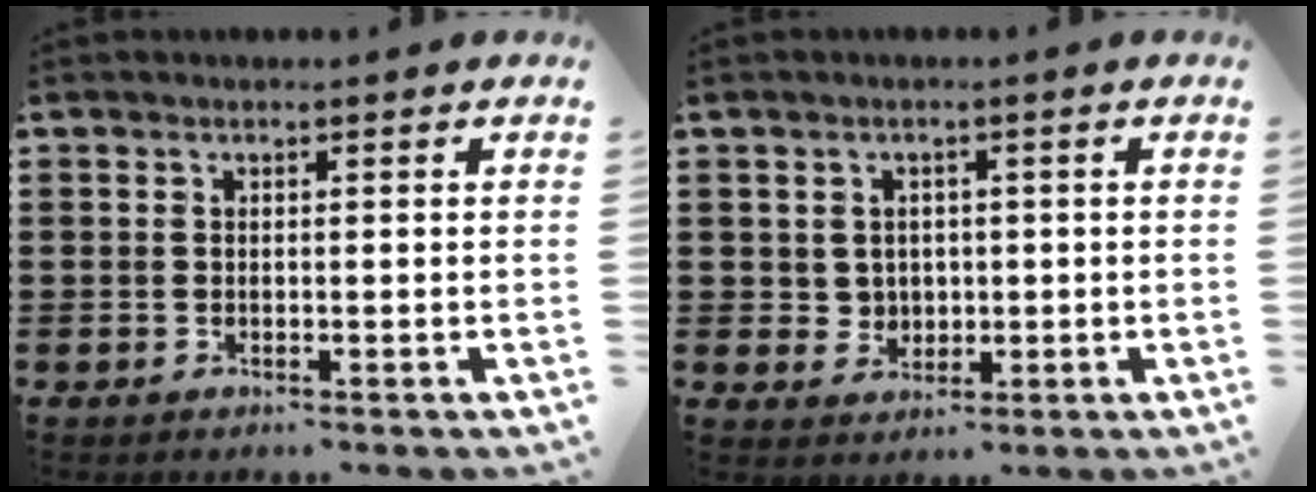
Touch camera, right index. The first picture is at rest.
{"total": 2.8, "force": [0.4, 2.7, 0.6], "torque": [-0.024, 0.012, 0.005]}